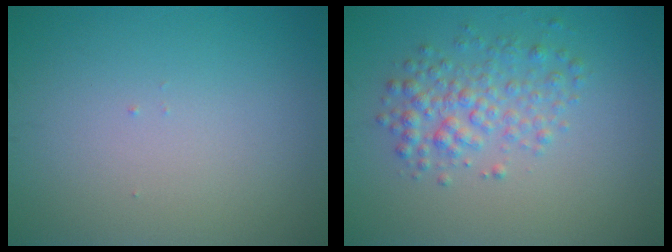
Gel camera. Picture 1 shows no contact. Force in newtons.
{"total": 3.3, "press": 3.3, "slide": 0.1}